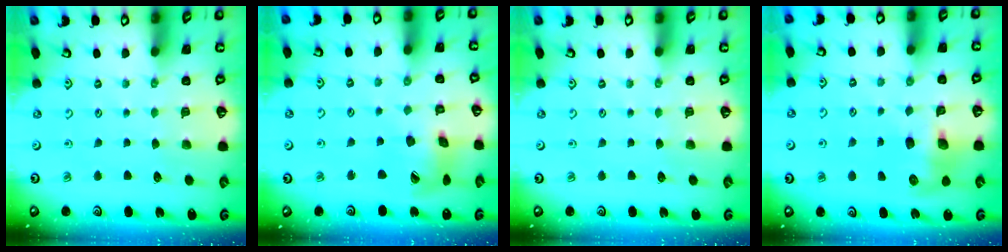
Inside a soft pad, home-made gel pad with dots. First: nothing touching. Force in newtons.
{"total": 12.0, "press": 12.0, "slide": 1.4}
{"total": 0.0}
{"total": 8.1, "press": 8.0, "slide": 1.1}